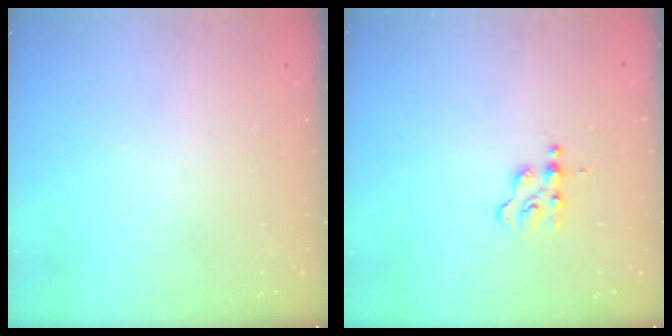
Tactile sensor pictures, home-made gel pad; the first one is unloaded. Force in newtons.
{"total": 2.4, "press": 2.4, "slide": 0.3}